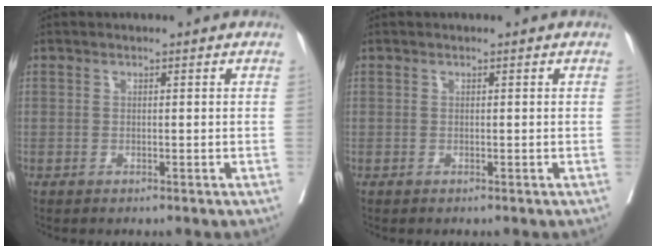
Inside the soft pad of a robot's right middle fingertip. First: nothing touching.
{"total": 0.0}